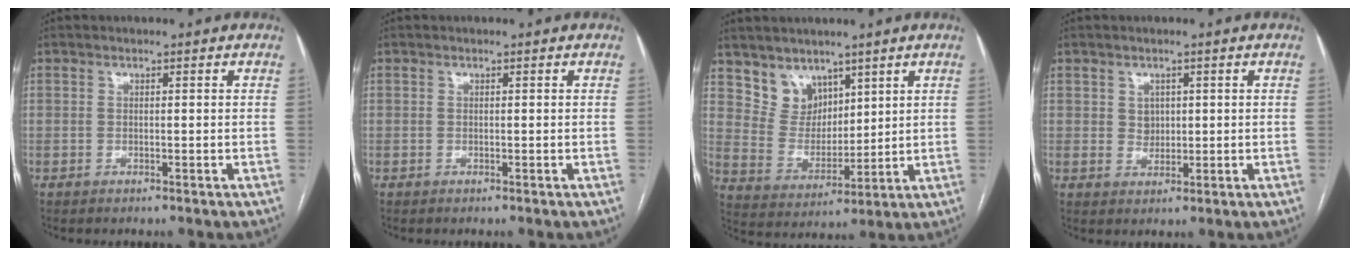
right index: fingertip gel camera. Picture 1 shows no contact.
{"total": 0.0}
{"total": 7.2, "force": [5.1, 4.9, 1.3], "torque": [-0.032, 0.011, 0.110]}
{"total": 2.4, "force": [0.7, 2.1, 1.0], "torque": [-0.016, 0.000, 0.015]}